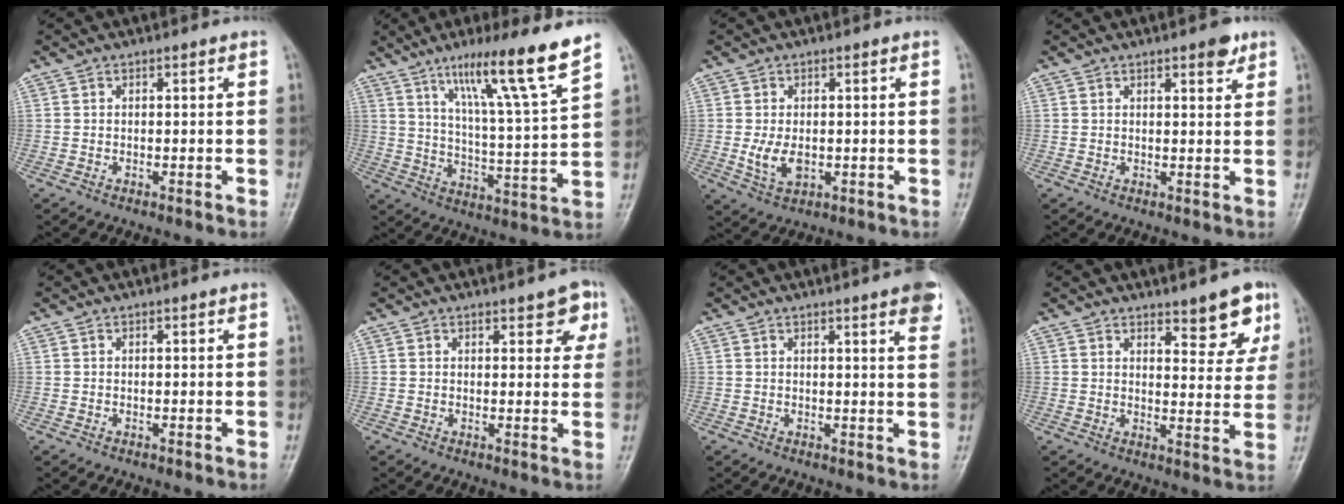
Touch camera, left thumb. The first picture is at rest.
{"total": 15.5, "force": [10.2, -0.3, 11.6], "torque": [-0.181, -0.056, 0.165]}
{"total": 4.7, "force": [-0.4, 2.9, 3.7], "torque": [-0.069, -0.010, -0.002]}
{"total": 3.3, "force": [2.1, 1.1, 2.2], "torque": [-0.021, -0.010, 0.025]}
{"total": 0.0}
{"total": 5.0, "force": [2.7, 2.4, 3.5], "torque": [-0.013, -0.009, 0.027]}
{"total": 6.2, "force": [3.9, 0.7, 4.8], "torque": [-0.048, -0.009, 0.040]}
{"total": 7.9, "force": [5.4, 2.7, 5.0], "torque": [-0.032, -0.035, 0.071]}